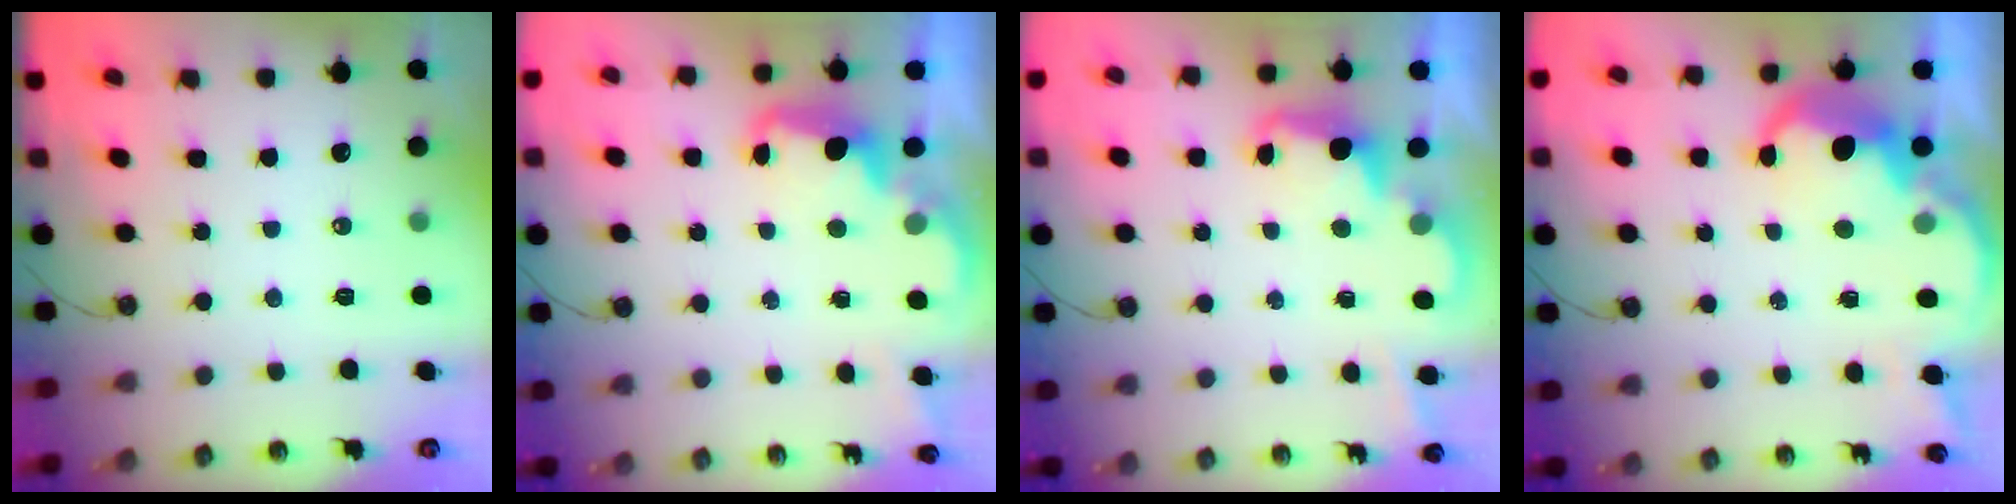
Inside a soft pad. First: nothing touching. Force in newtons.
{"total": 2.8, "press": 2.7, "slide": 0.7}
{"total": 2.6, "press": 2.5, "slide": 0.6}
{"total": 9.0, "press": 9.0, "slide": 0.6}